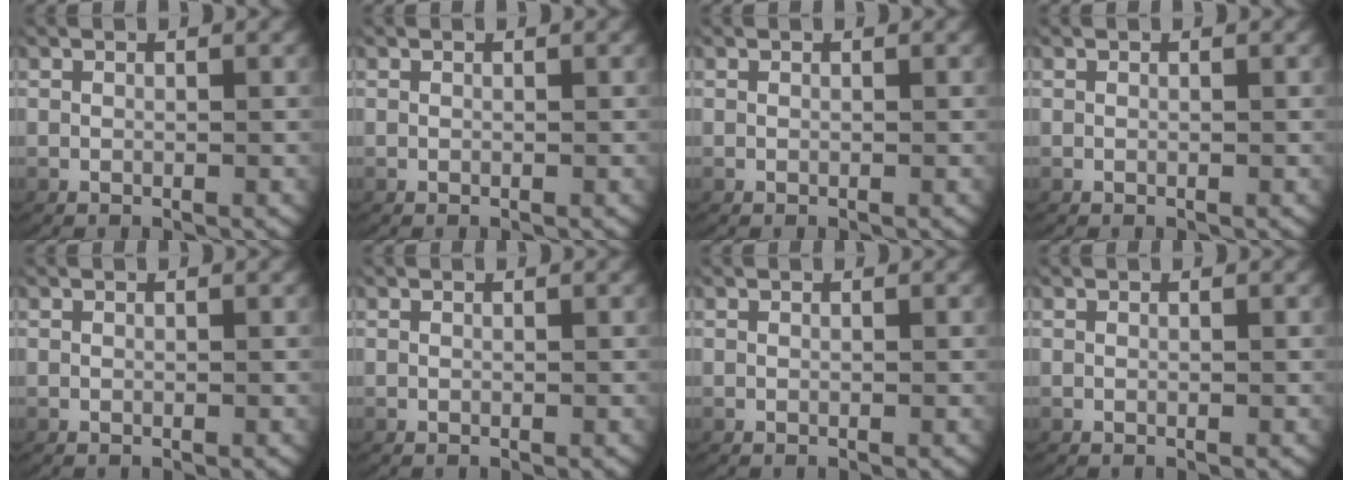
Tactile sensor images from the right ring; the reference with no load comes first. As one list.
[{"total": 0.7, "force": [0.0, -0.6, -0.4], "torque": [0.001, -0.008, 0.008]}, {"total": 0.0}, {"total": 0.0}, {"total": 0.0}, {"total": 0.0}, {"total": 0.0}, {"total": 0.0}]